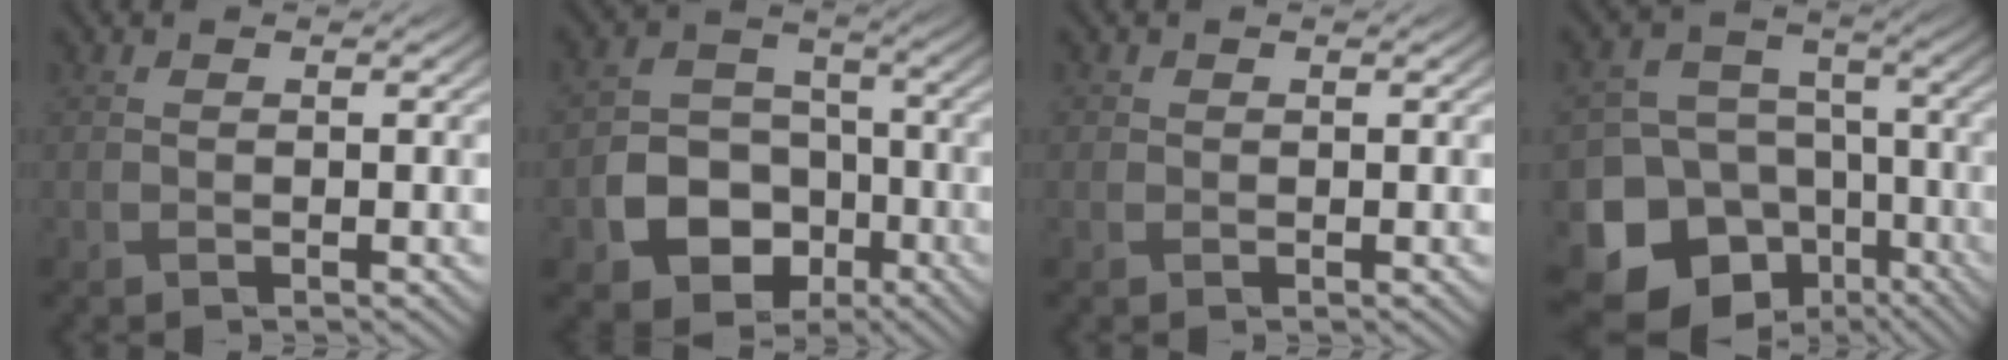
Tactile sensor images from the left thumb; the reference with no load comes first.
{"total": 10.0, "force": [-4.3, 7.7, 4.7], "torque": [-0.101, -0.029, -0.084]}
{"total": 0.6, "force": [0.2, 0.6, 0.1], "torque": [0.003, -0.002, 0.000]}
{"total": 16.1, "force": [-8.8, 12.5, 5.2], "torque": [-0.136, -0.052, -0.132]}